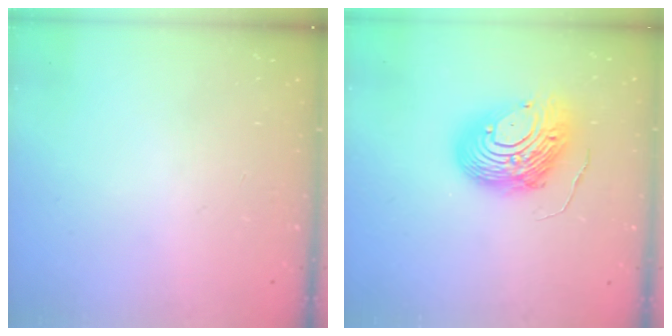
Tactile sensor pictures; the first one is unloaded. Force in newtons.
{"total": 14.4, "press": 14.4, "slide": 1.2}